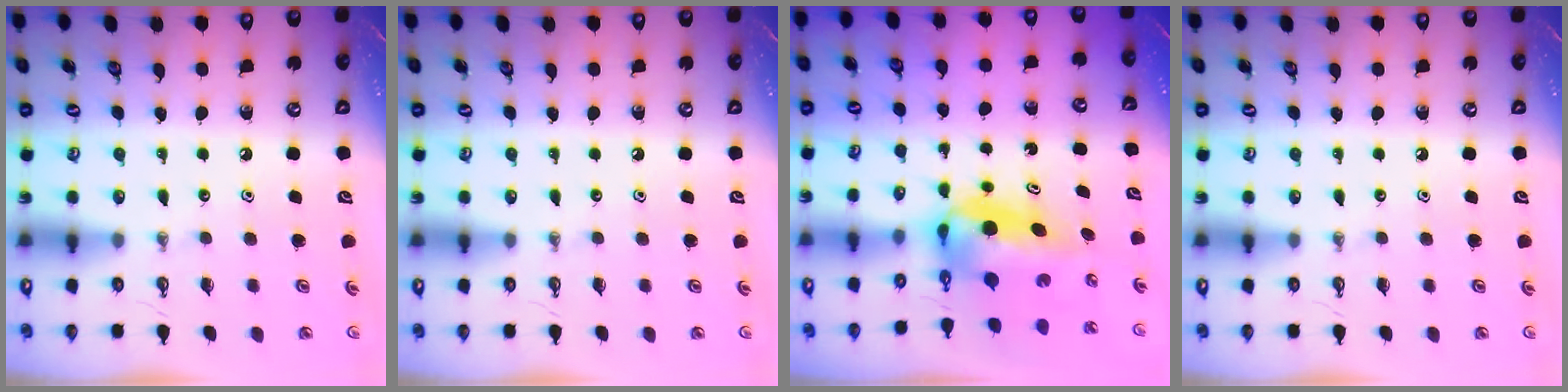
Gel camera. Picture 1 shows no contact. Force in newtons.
{"total": 0.0}
{"total": 7.1, "press": 6.7, "slide": 2.4}
{"total": 0.0}